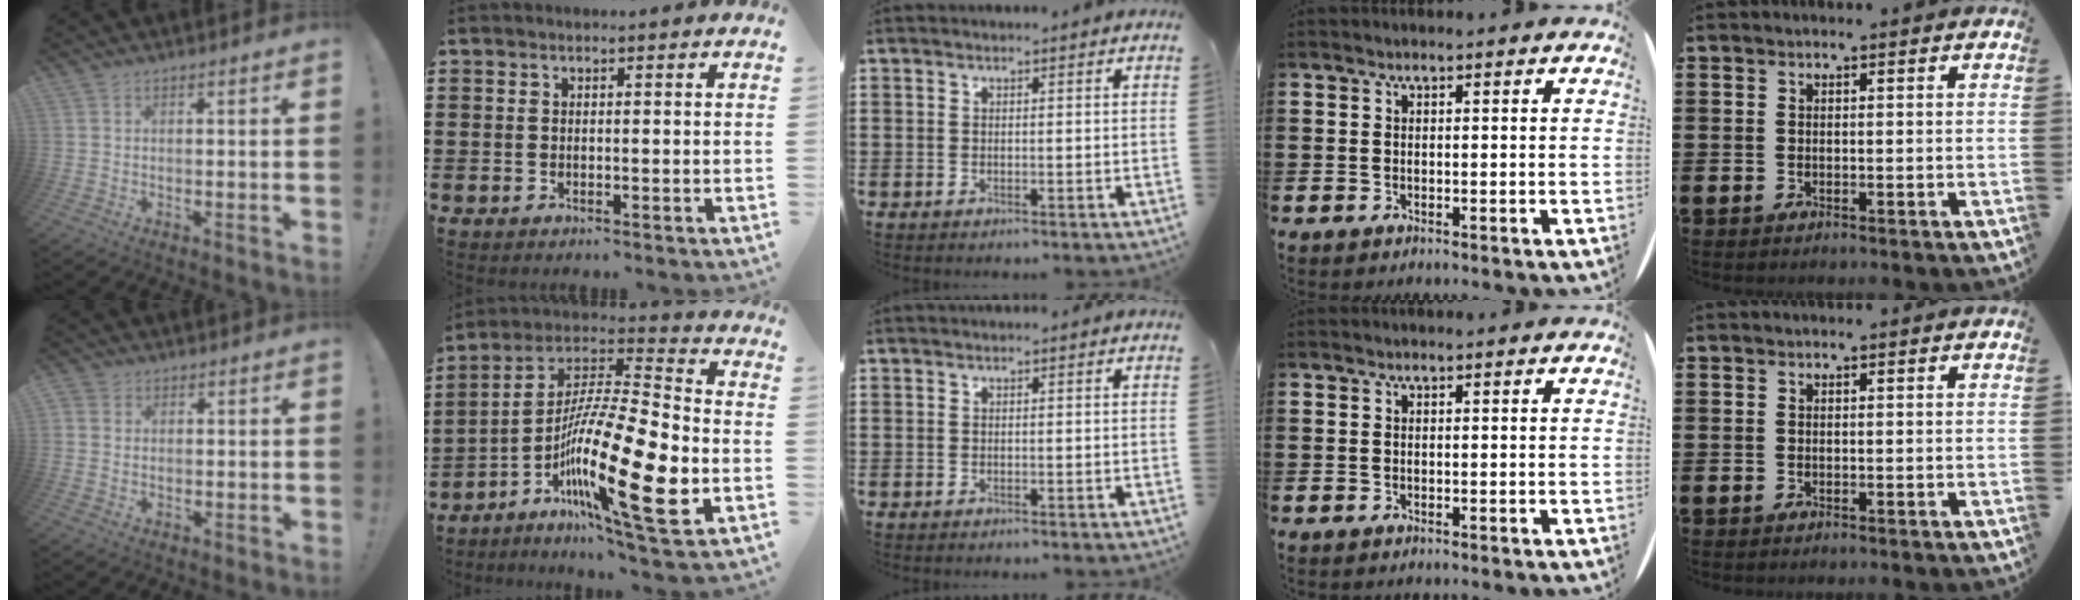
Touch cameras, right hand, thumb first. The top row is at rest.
{"thumb": {"total": 2.1, "force": [0.6, 1.9, 0.7], "torque": [-0.008, -0.003, 0.010]}, "index": {"total": 20.2, "force": [-7.7, 3.5, 18.4], "torque": [-0.354, -0.004, -0.130]}}